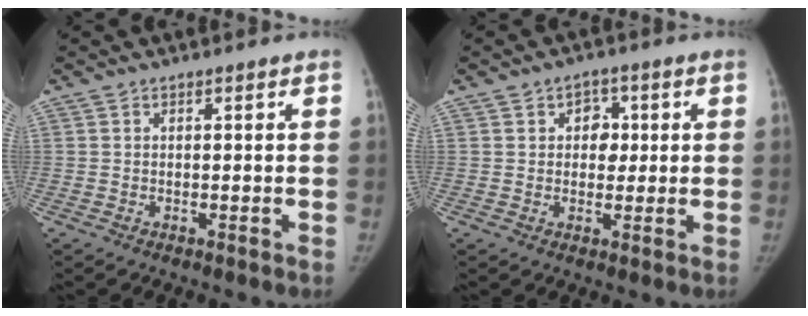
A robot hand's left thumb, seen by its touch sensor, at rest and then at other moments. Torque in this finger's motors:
{"motor_torque": [-0.34, -0.07, 0.09, 0.12, -0.04]}